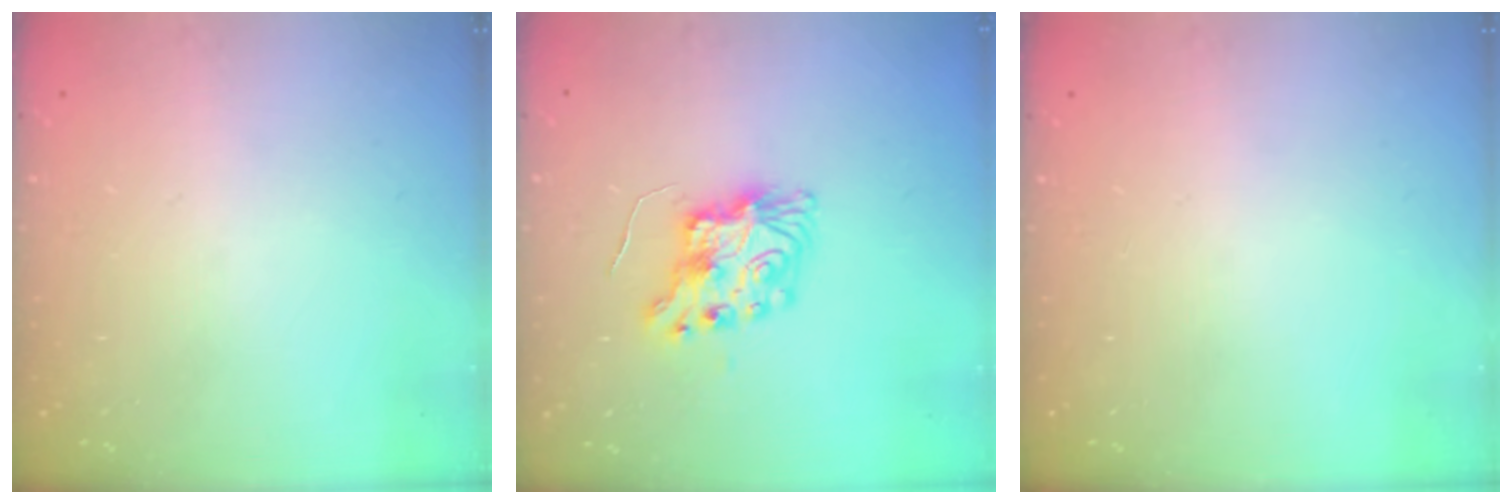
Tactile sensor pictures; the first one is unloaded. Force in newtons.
{"total": 9.8, "press": 9.8, "slide": 0.9}
{"total": 0.0}